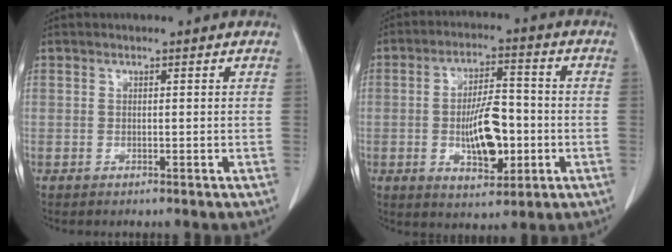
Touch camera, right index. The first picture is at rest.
{"total": 10.0, "force": [-1.9, 3.9, 9.0], "torque": [-0.163, 0.006, -0.027]}